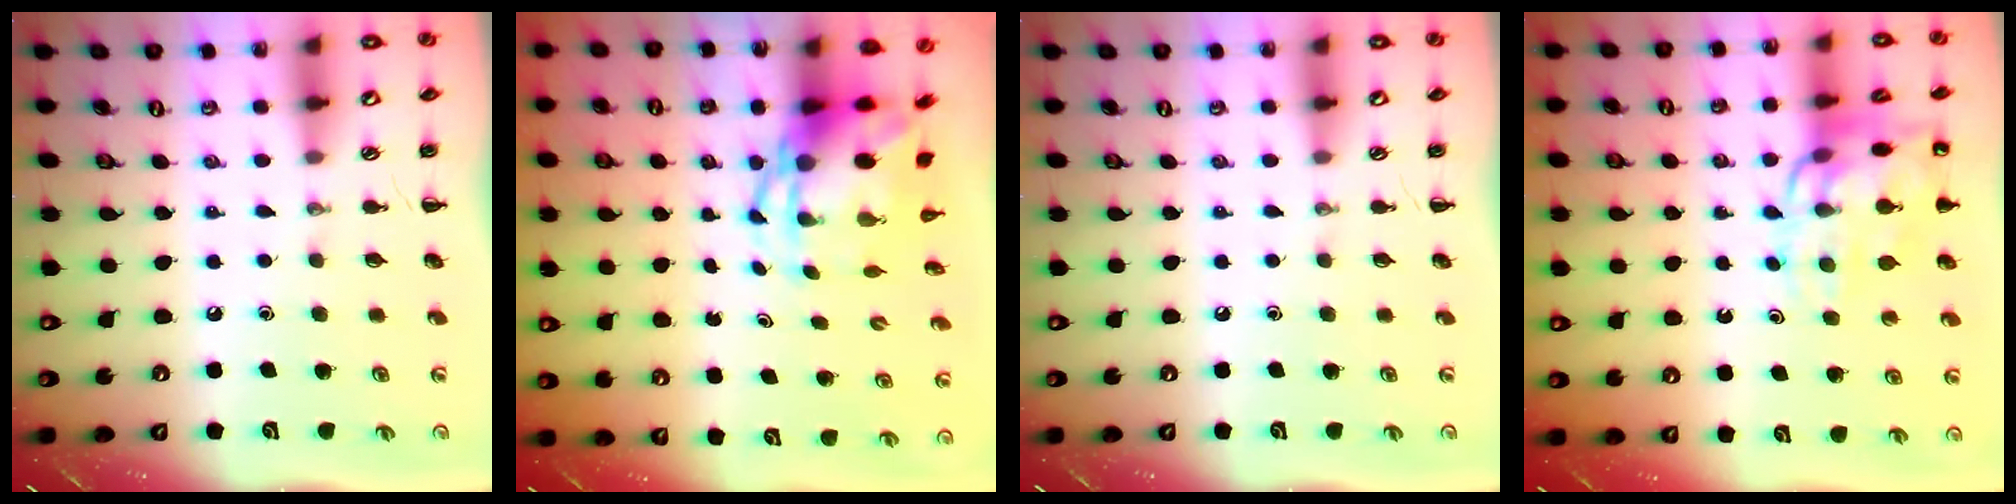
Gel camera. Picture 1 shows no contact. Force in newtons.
{"total": 5.6, "press": 5.4, "slide": 1.6}
{"total": 0.0}
{"total": 14.8, "press": 14.6, "slide": 2.0}